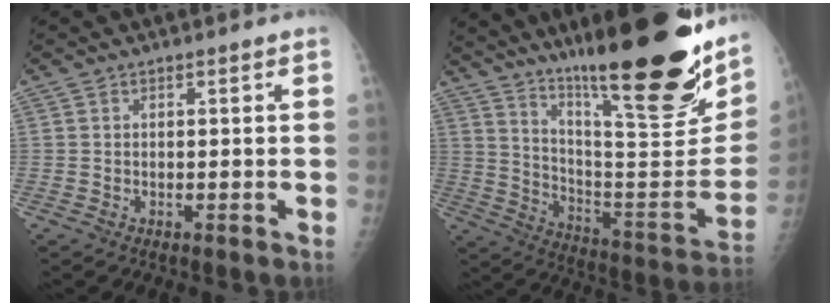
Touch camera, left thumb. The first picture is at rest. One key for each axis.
{"total": 31.3, "fx": 21.2, "fy": 5.7, "fz": 22.3, "tx": -0.320, "ty": -0.098, "tz": 0.332}